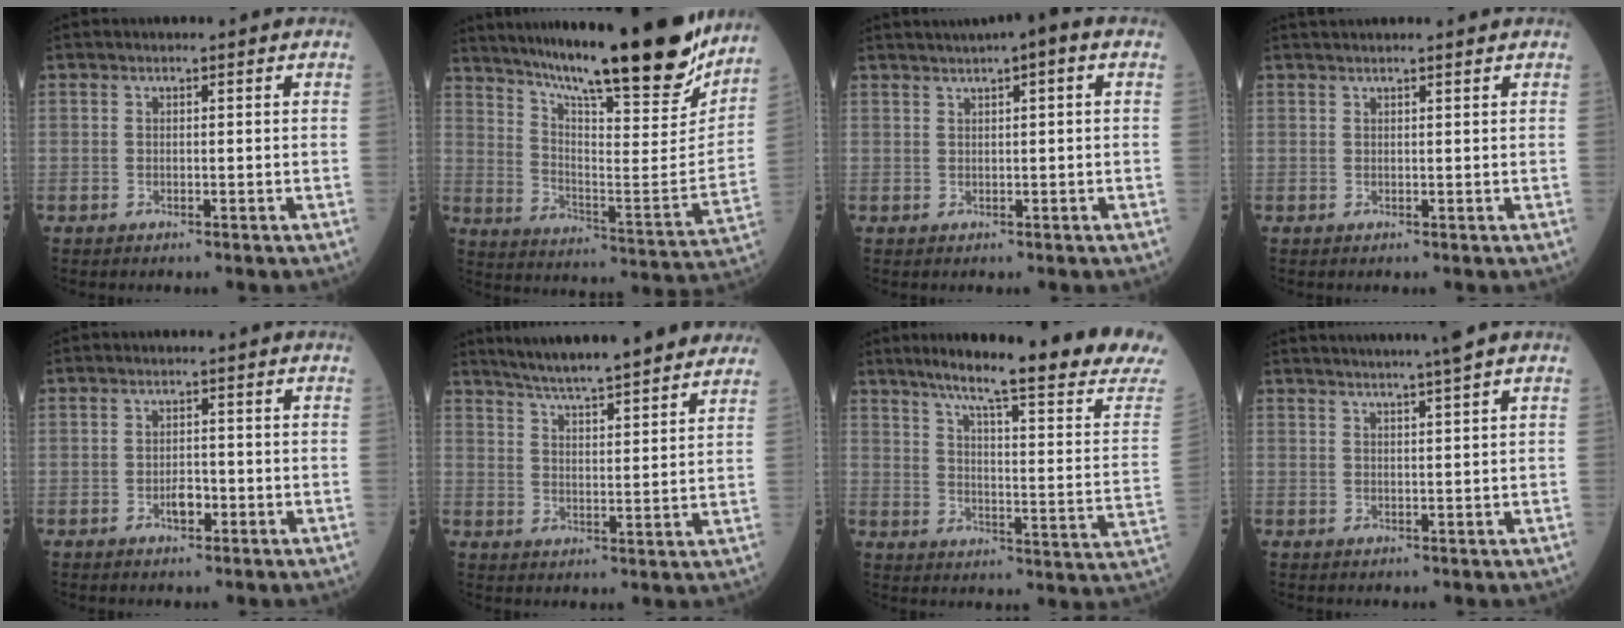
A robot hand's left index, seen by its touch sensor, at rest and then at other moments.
{"total": 27.8, "force": [22.8, 3.2, 15.5], "torque": [-0.257, -0.057, 0.324]}
{"total": 5.2, "force": [3.0, 0.4, 4.2], "torque": [-0.068, 0.024, 0.047]}
{"total": 4.4, "force": [4.1, 0.1, 1.5], "torque": [-0.021, 0.022, 0.054]}
{"total": 2.0, "force": [-1.0, 1.0, 1.3], "torque": [-0.024, 0.000, -0.015]}
{"total": 19.2, "force": [16.9, 1.6, 8.9], "torque": [-0.136, 0.013, 0.234]}
{"total": 24.0, "force": [20.1, -0.3, 13.1], "torque": [-0.190, -0.067, 0.261]}
{"total": 6.3, "force": [5.3, -1.3, 3.2], "torque": [-0.047, 0.007, 0.071]}